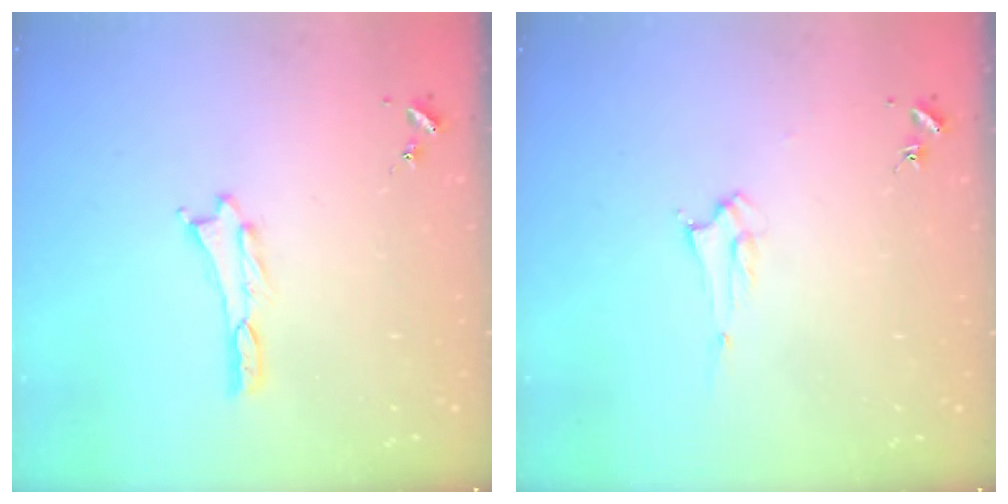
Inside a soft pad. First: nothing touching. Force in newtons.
{"total": 1.6, "press": 1.6, "slide": 0.2}